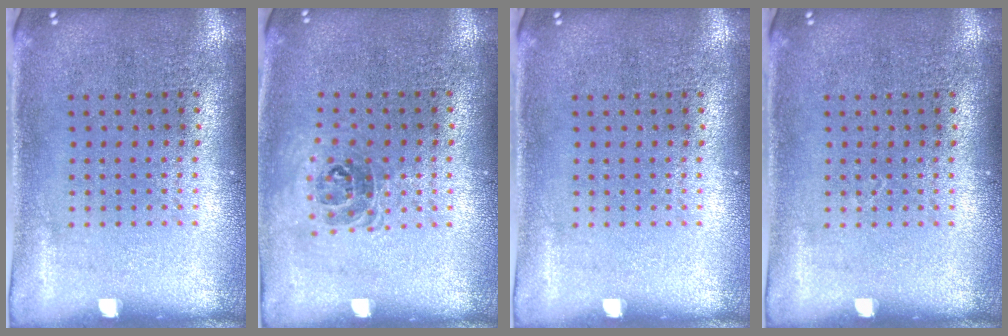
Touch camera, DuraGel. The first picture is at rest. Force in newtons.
{"total": 1.1, "press": 0.9, "slide": 0.5}
{"total": 0.0}
{"total": 0.0}